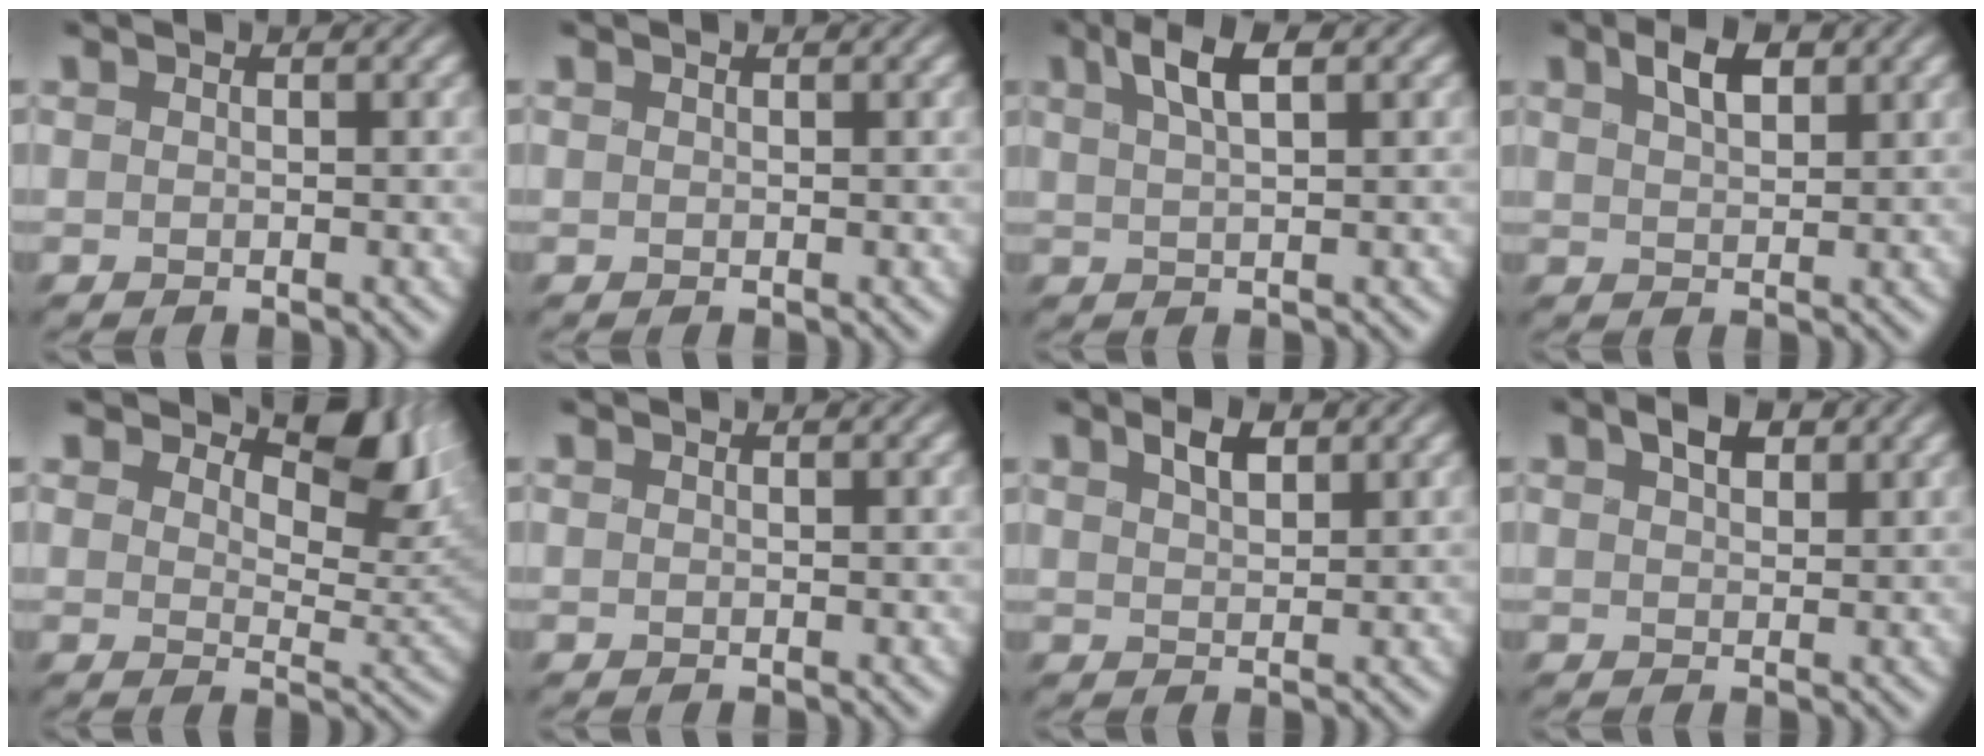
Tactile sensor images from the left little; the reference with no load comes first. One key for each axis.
{"total": 0.0}
{"total": 3.9, "fx": 1.7, "fy": 1.2, "fz": 3.2, "tx": -0.061, "ty": 0.004, "tz": 0.023}
{"total": 3.1, "fx": 1.3, "fy": 1.5, "fz": 2.4, "tx": -0.046, "ty": 0.000, "tz": 0.019}
{"total": 8.3, "fx": 5.0, "fy": 4.1, "fz": 5.2, "tx": -0.080, "ty": -0.007, "tz": 0.081}
{"total": 0.0}
{"total": 2.2, "fx": 1.1, "fy": 1.0, "fz": 1.7, "tx": -0.033, "ty": -0.002, "tz": 0.016}
{"total": 2.8, "fx": 1.3, "fy": 1.6, "fz": 1.9, "tx": -0.036, "ty": -0.001, "tz": 0.014}